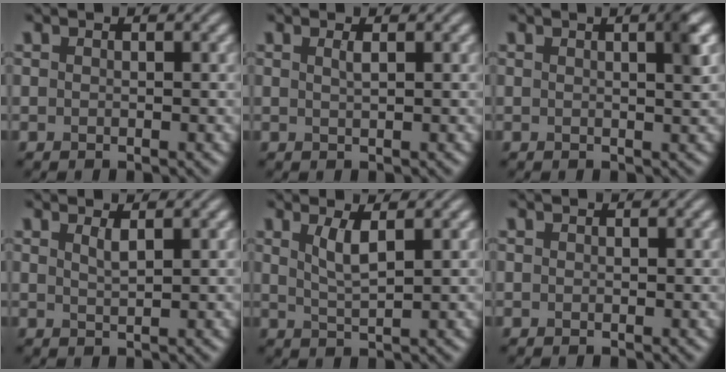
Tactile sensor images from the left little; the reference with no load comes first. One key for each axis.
{"total": 1.0, "fx": 0.4, "fy": 0.3, "fz": 0.9, "tx": -0.011, "ty": 0.003, "tz": 0.005}
{"total": 2.6, "fx": 0.8, "fy": 0.6, "fz": 2.4, "tx": -0.021, "ty": 0.010, "tz": 0.007}
{"total": 1.3, "fx": 0.8, "fy": 0.3, "fz": 1.0, "tx": -0.015, "ty": 0.001, "tz": 0.012}
{"total": 2.5, "fx": 1.1, "fy": 0.6, "fz": 2.2, "tx": -0.044, "ty": -0.004, "tz": 0.022}
{"total": 0.0}